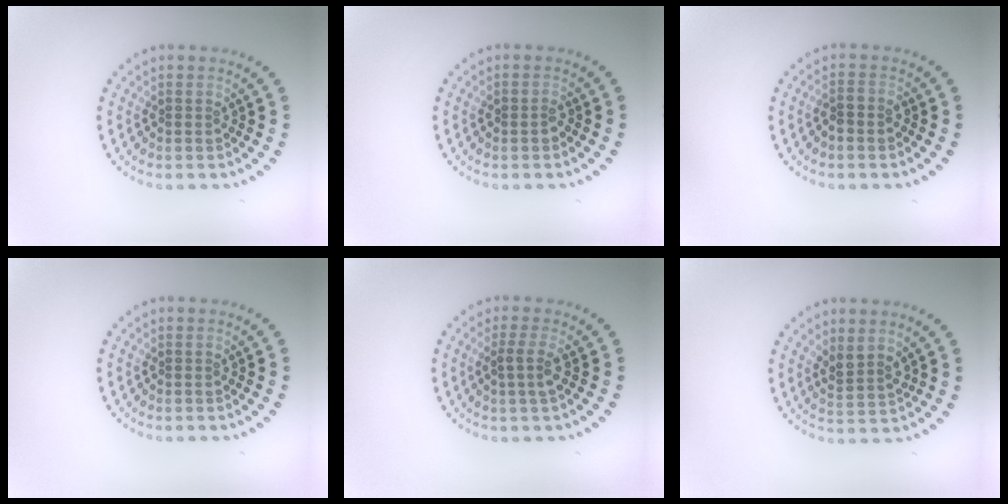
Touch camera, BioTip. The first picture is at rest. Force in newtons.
{"total": 0.8, "press": 0.8, "slide": 0.2}
{"total": 1.1, "press": 0.9, "slide": 0.7}
{"total": 0.0}
{"total": 1.7, "press": 1.3, "slide": 1.1}
{"total": 2.0, "press": 1.7, "slide": 1.0}